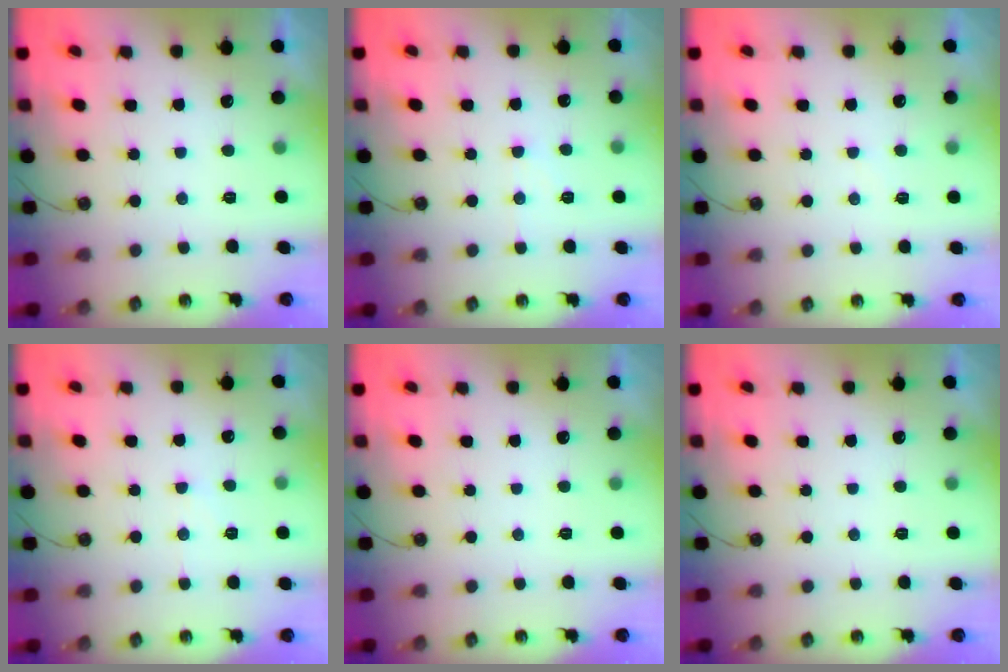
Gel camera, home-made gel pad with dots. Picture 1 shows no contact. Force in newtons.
{"total": 7.2, "press": 7.2, "slide": 0.7}
{"total": 2.8, "press": 2.8, "slide": 0.3}
{"total": 5.0, "press": 4.9, "slide": 0.7}
{"total": 0.0}
{"total": 0.0}